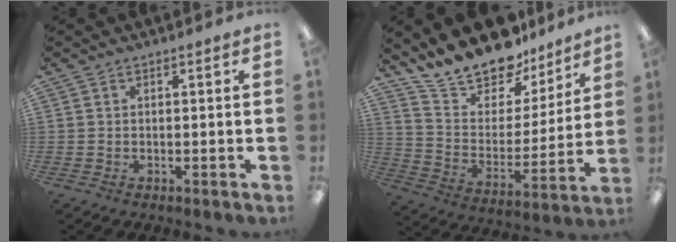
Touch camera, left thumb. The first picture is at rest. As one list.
[{"total": 17.2, "force": [15.9, 5.6, 3.4], "torque": [-0.085, -0.139, 0.287]}]